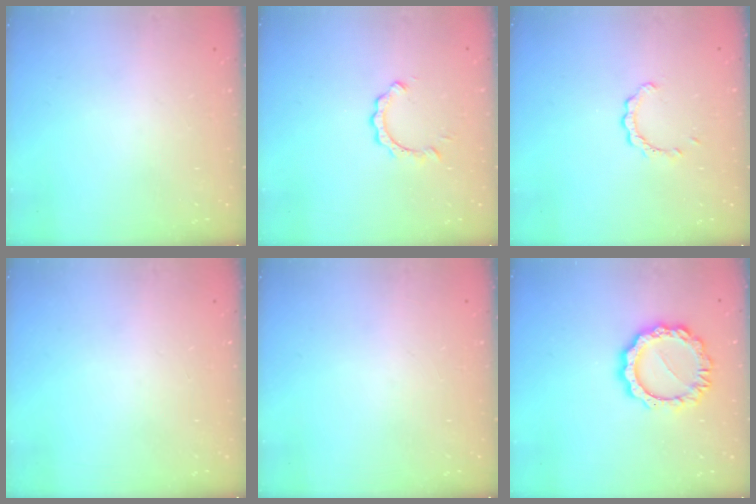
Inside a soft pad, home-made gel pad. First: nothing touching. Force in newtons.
{"total": 2.8, "press": 2.8, "slide": 0.2}
{"total": 2.2, "press": 2.2, "slide": 0.1}
{"total": 0.0}
{"total": 0.0}
{"total": 12.1, "press": 12.0, "slide": 1.1}